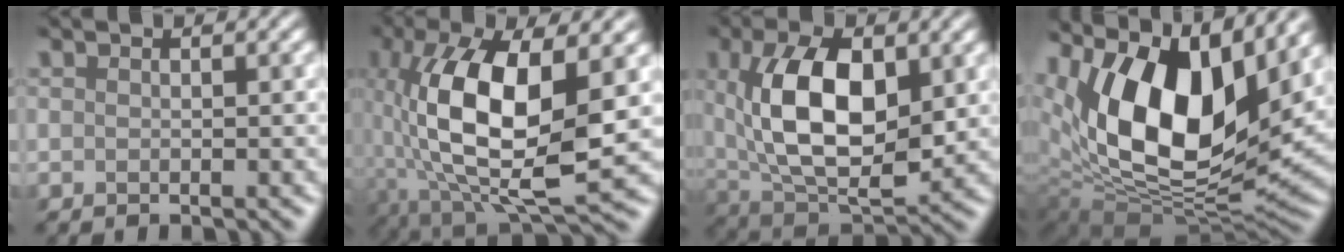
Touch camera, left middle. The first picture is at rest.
{"total": 11.3, "force": [0.0, 4.5, 10.4], "torque": [-0.224, -0.007, -0.005]}
{"total": 9.5, "force": [2.2, 4.8, 7.9], "torque": [-0.149, 0.003, 0.037]}
{"total": 13.4, "force": [5.9, 7.1, 9.7], "torque": [-0.178, -0.003, 0.101]}